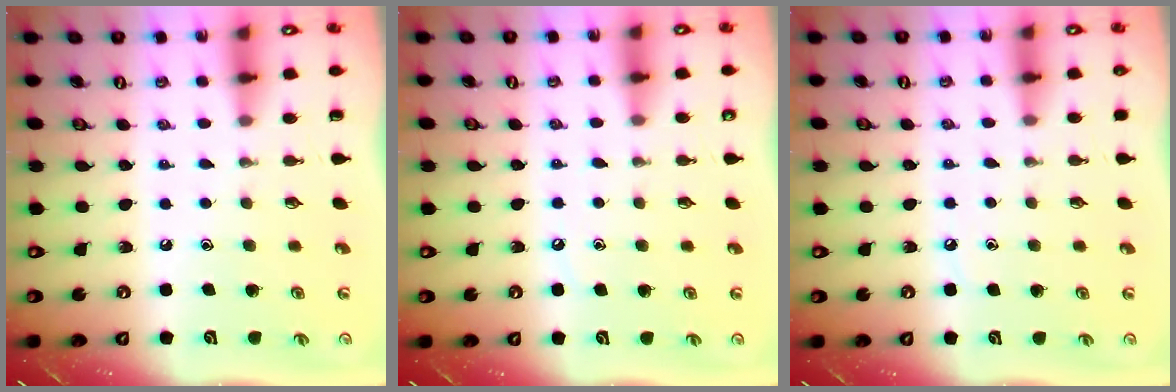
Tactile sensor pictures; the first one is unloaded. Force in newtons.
{"total": 3.6, "press": 3.6, "slide": 0.4}
{"total": 3.7, "press": 3.7, "slide": 0.4}